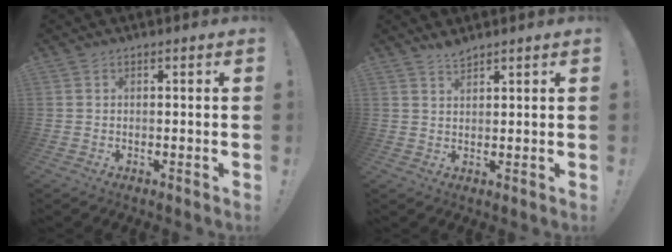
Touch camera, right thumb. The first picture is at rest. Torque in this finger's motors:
{"motor_torque": [-0.09, 0.25, 0.24, 0.08, 0.00]}